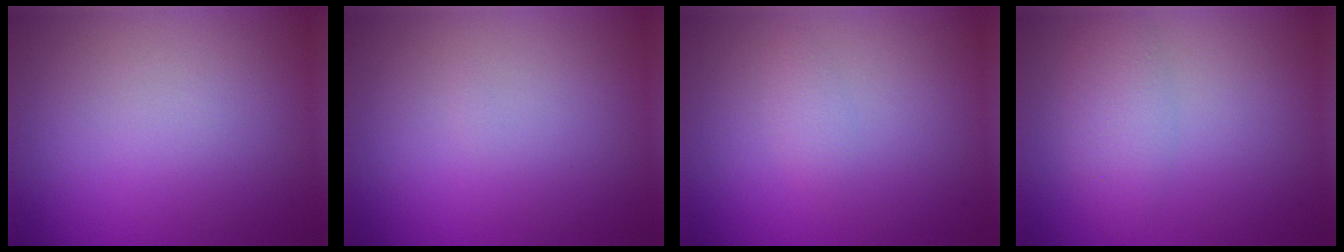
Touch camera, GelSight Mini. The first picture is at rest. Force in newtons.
{"total": 0.0}
{"total": 1.0, "press": 1.0, "slide": 0.1}
{"total": 2.8, "press": 2.8, "slide": 0.2}